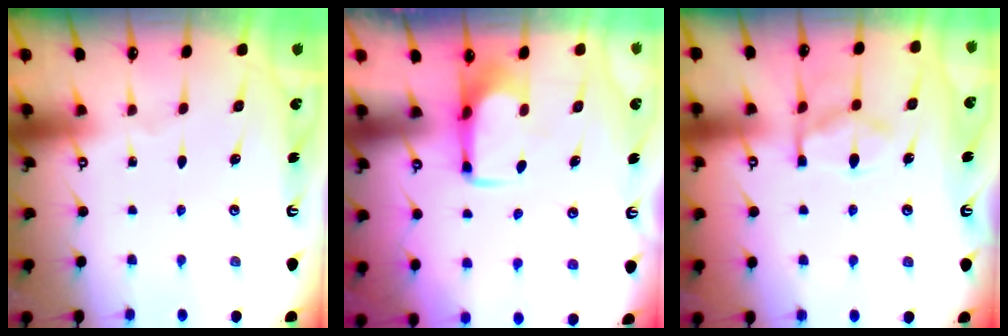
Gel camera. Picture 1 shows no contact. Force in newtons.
{"total": 1.4, "press": 1.3, "slide": 0.5}
{"total": 11.9, "press": 11.8, "slide": 1.1}